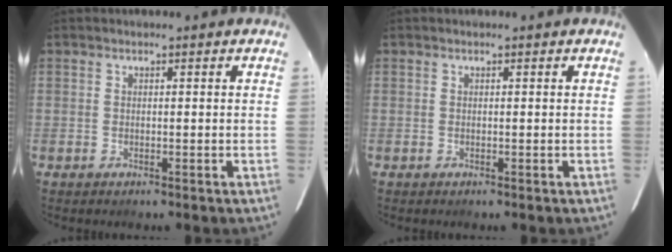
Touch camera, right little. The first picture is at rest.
{"total": 0.0}